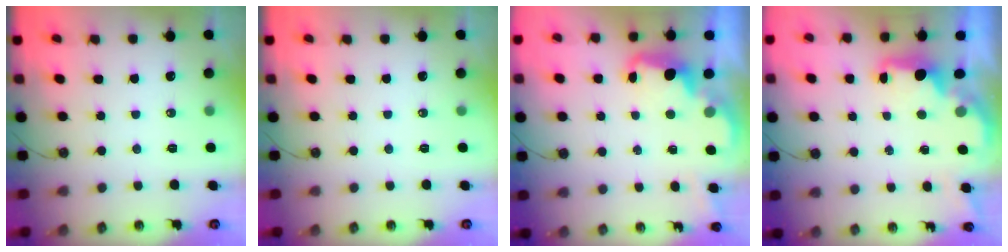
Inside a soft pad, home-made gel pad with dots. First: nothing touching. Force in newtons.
{"total": 0.0}
{"total": 2.6, "press": 2.6, "slide": 0.6}
{"total": 2.0, "press": 1.9, "slide": 0.7}